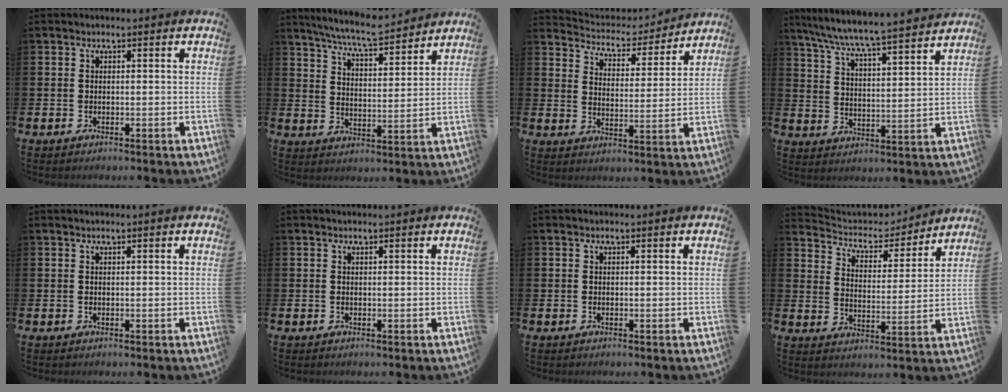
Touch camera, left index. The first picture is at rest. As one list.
[{"total": 7.2, "force": [6.8, 0.5, 2.2], "torque": [-0.065, -0.040, 0.120]}, {"total": 4.6, "force": [4.3, 1.6, 0.3], "torque": [-0.025, -0.042, 0.066]}, {"total": 7.2, "force": [6.9, 0.0, 2.1], "torque": [-0.068, -0.058, 0.116]}, {"total": 0.0}, {"total": 0.0}, {"total": 0.0}, {"total": 5.0, "force": [4.5, 2.0, 0.7], "torque": [-0.044, -0.038, 0.070]}]